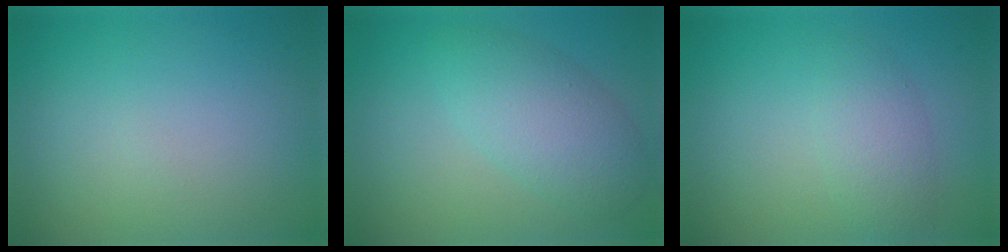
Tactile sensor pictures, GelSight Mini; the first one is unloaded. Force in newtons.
{"total": 4.3, "press": 4.3, "slide": 0.2}
{"total": 2.4, "press": 2.4, "slide": 0.1}